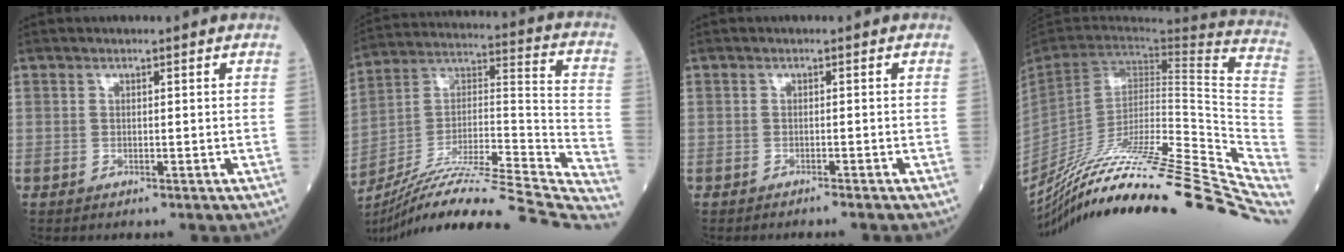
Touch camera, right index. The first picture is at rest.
{"total": 34.0, "force": [-29.8, 1.4, 16.3], "torque": [-0.198, -0.018, -0.447]}
{"total": 1.5, "force": [-1.3, -0.4, 0.5], "torque": [-0.007, 0.003, -0.019]}
{"total": 37.9, "force": [-28.9, 4.1, 24.1], "torque": [-0.254, -0.051, -0.423]}